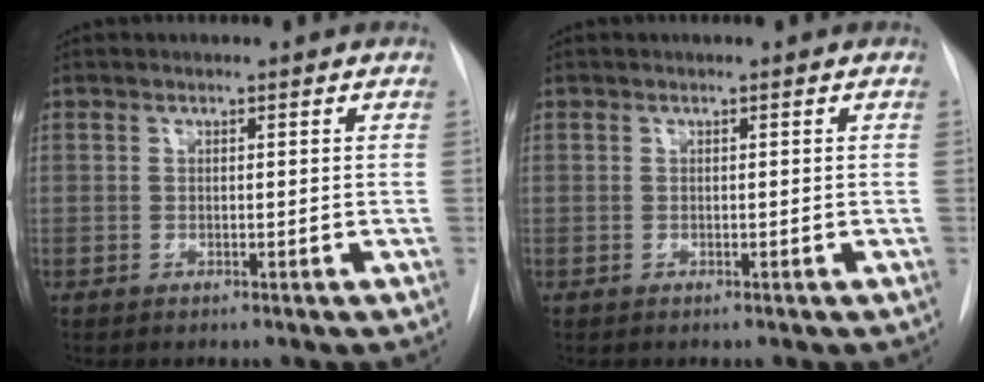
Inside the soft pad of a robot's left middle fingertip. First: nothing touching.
{"total": 0.0}